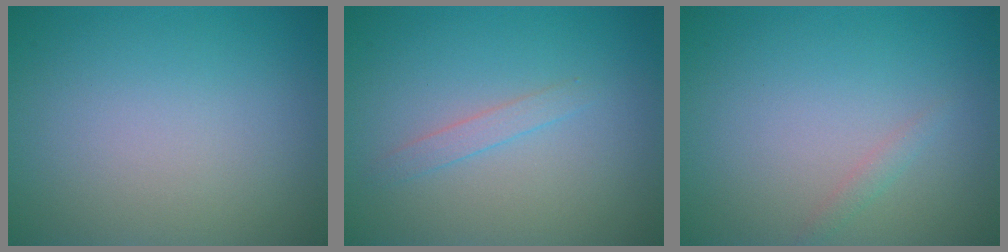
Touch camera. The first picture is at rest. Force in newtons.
{"total": 1.1, "press": 1.1, "slide": 0.1}
{"total": 0.8, "press": 0.8, "slide": 0.0}